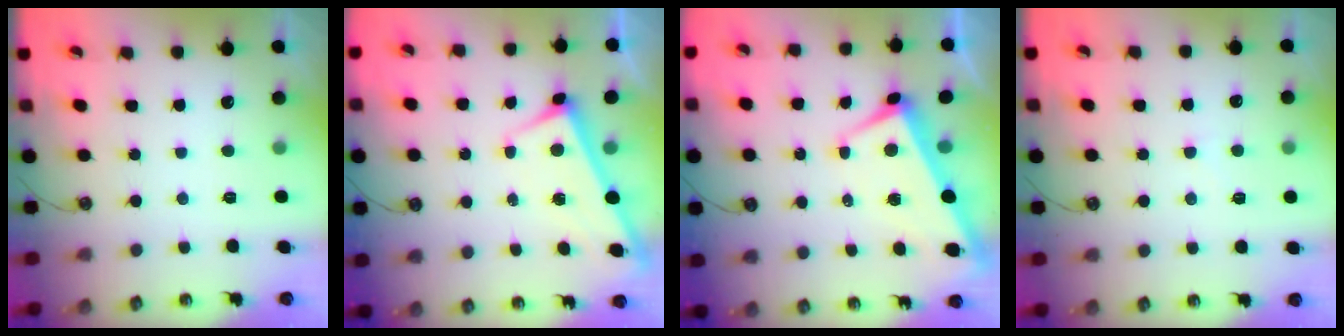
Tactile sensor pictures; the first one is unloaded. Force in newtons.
{"total": 2.8, "press": 2.8, "slide": 0.3}
{"total": 1.7, "press": 1.4, "slide": 1.0}
{"total": 2.9, "press": 2.8, "slide": 0.5}